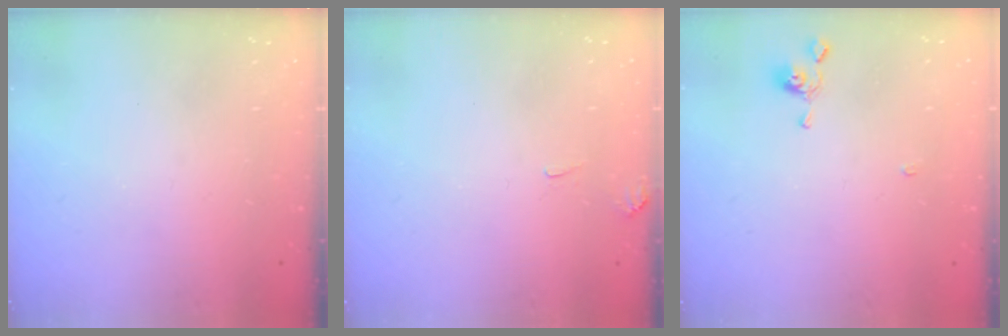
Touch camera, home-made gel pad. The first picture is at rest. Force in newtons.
{"total": 2.0, "press": 2.0, "slide": 0.3}
{"total": 2.2, "press": 2.2, "slide": 0.3}